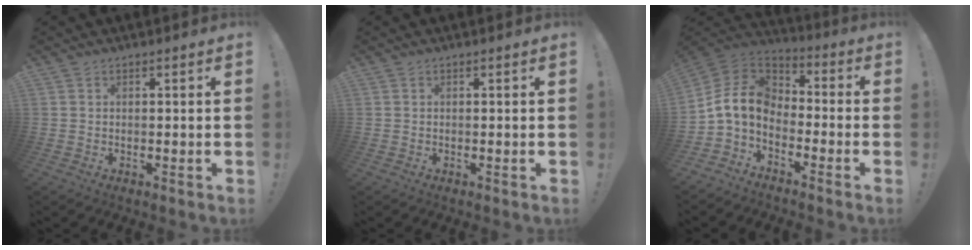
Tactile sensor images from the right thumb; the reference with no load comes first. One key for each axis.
{"total": 0.0}
{"total": 11.4, "fx": -1.7, "fy": 7.9, "fz": 8.1, "tx": -0.165, "ty": 0.016, "tz": -0.026}